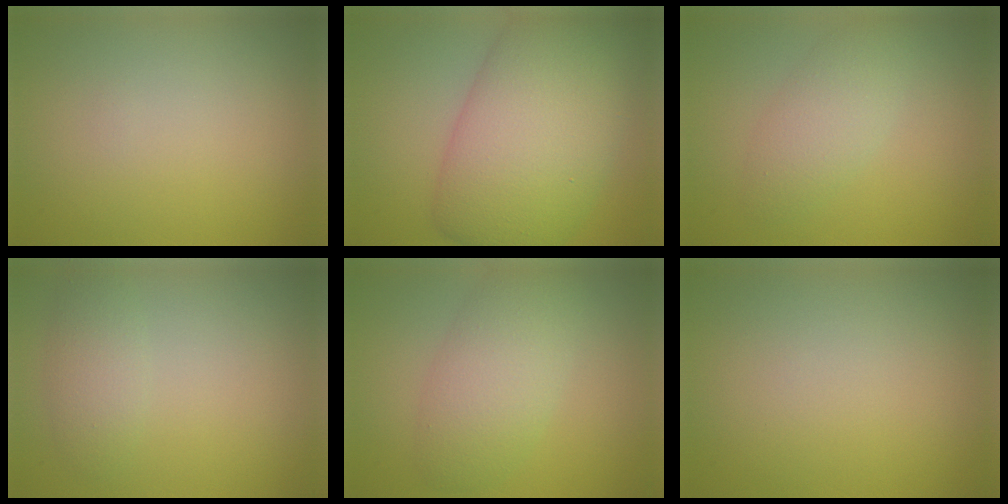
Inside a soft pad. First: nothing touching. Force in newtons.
{"total": 12.3, "press": 12.2, "slide": 0.6}
{"total": 2.9, "press": 2.9, "slide": 0.1}
{"total": 2.1, "press": 2.1, "slide": 0.1}
{"total": 4.7, "press": 4.7, "slide": 0.3}
{"total": 0.0}